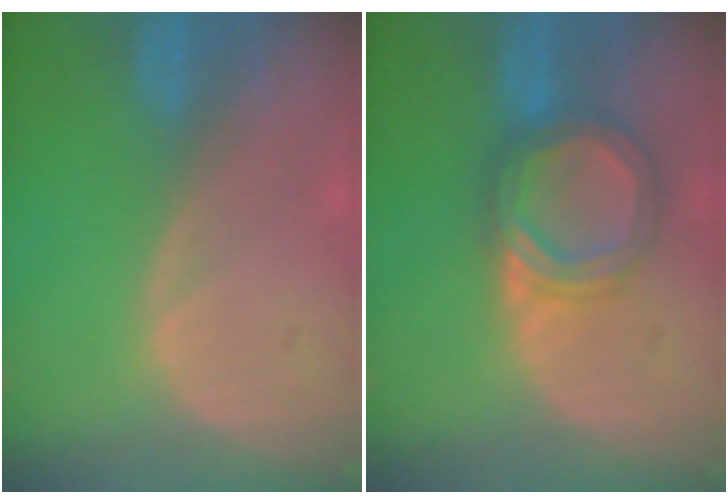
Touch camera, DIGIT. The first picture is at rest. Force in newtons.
{"total": 6.2, "press": 6.2, "slide": 0.4}